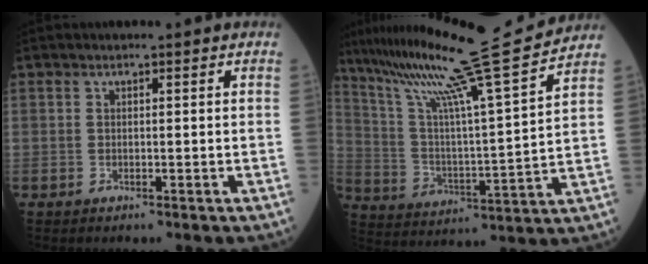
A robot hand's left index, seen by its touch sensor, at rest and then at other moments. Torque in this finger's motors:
{"motor_torque": [0.97, -1.03, 0.40, 0.14]}